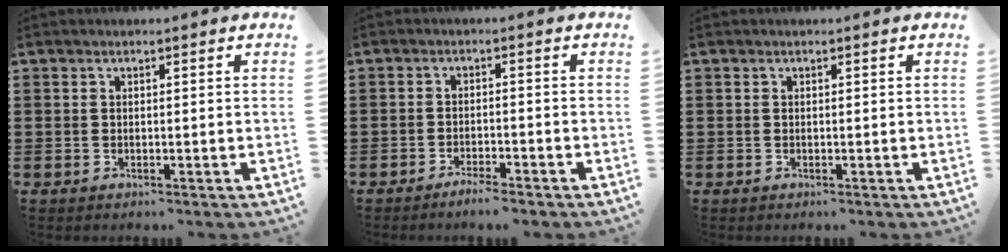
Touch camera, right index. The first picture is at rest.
{"total": 2.3, "force": [-2.2, 0.0, 0.8], "torque": [-0.015, 0.001, -0.041]}
{"total": 0.0}